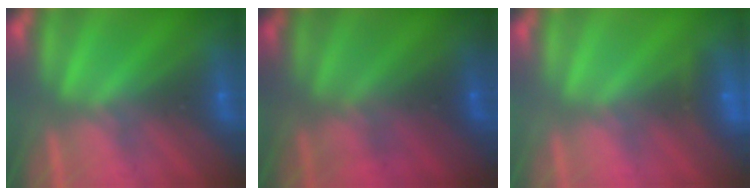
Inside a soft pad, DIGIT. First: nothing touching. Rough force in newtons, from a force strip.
{"total": 2.7}
{"total": 2.3}